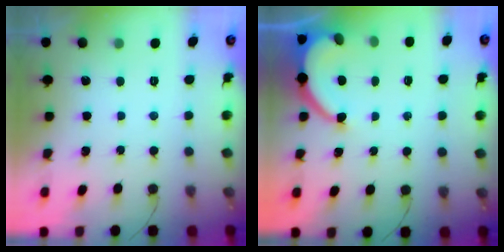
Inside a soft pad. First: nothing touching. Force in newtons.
{"total": 7.5, "press": 7.5, "slide": 0.6}